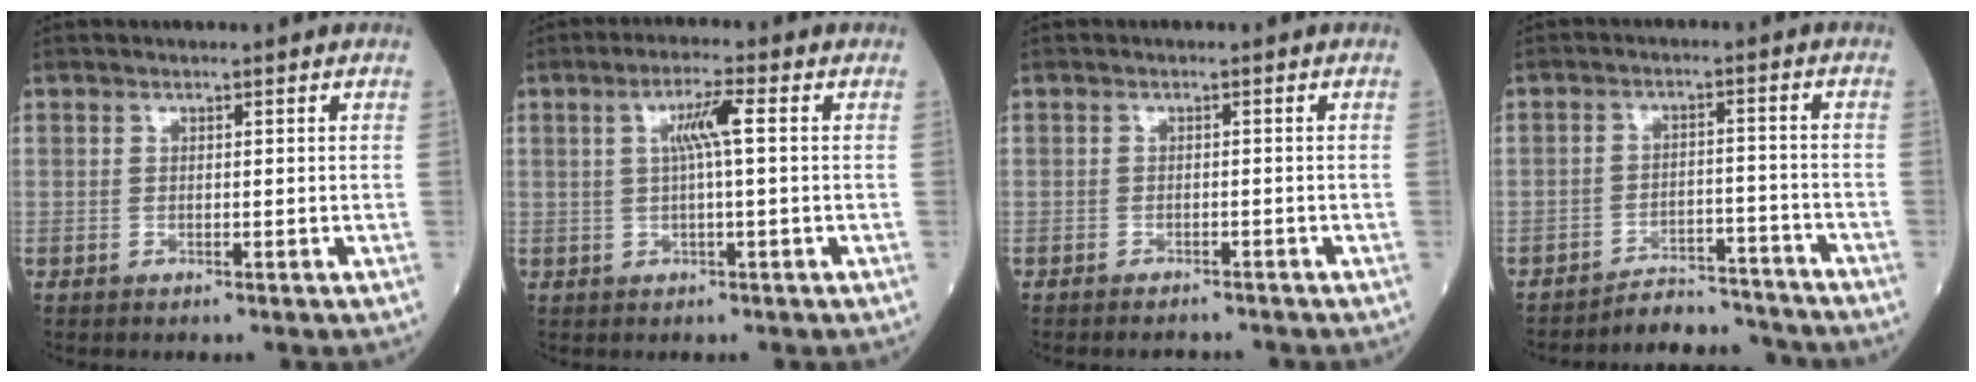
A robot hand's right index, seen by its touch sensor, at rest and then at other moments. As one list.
[{"total": 4.5, "force": [0.9, 0.2, 4.4], "torque": [-0.084, 0.010, 0.016]}, {"total": 2.4, "force": [-2.3, 0.6, 0.4], "torque": [-0.003, -0.004, -0.031]}, {"total": 7.7, "force": [-7.6, 1.2, -0.6], "torque": [0.014, 0.024, -0.113]}]